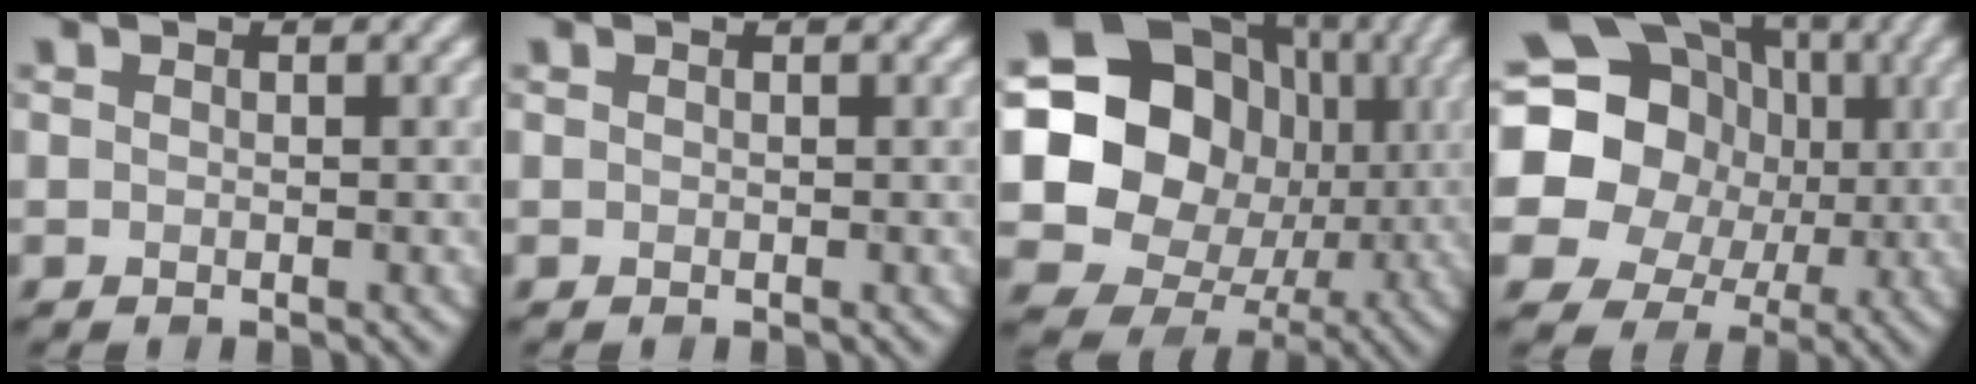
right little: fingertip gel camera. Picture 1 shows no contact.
{"total": 0.0}
{"total": 16.1, "force": [0.7, 14.1, 7.7], "torque": [-0.145, -0.002, -0.008]}
{"total": 21.9, "force": [2.6, 19.9, 8.8], "torque": [-0.170, 0.020, -0.010]}